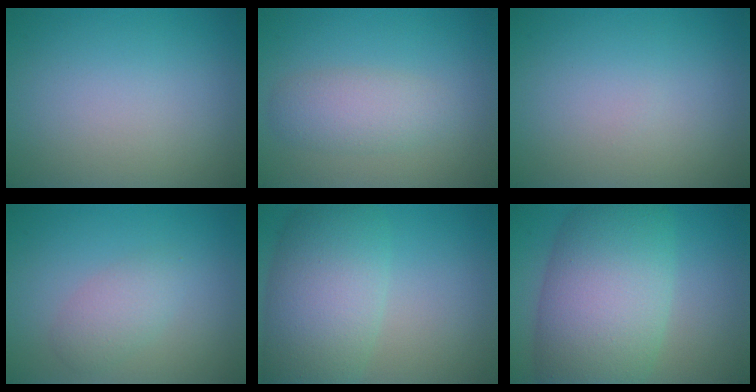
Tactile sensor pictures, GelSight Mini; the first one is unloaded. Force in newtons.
{"total": 2.9, "press": 2.9, "slide": 0.0}
{"total": 0.0}
{"total": 2.2, "press": 2.2, "slide": 0.0}
{"total": 8.2, "press": 8.2, "slide": 0.3}
{"total": 11.4, "press": 11.4, "slide": 0.5}